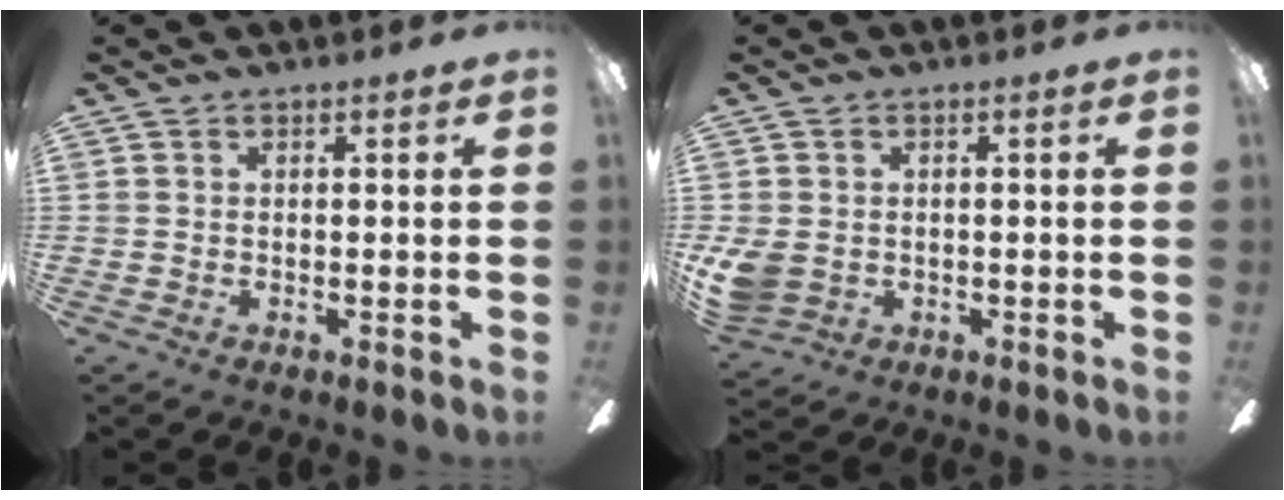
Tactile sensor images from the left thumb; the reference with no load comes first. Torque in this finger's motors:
{"motor_torque": [-0.32, 0.35, 0.03, -0.03, 0.00]}